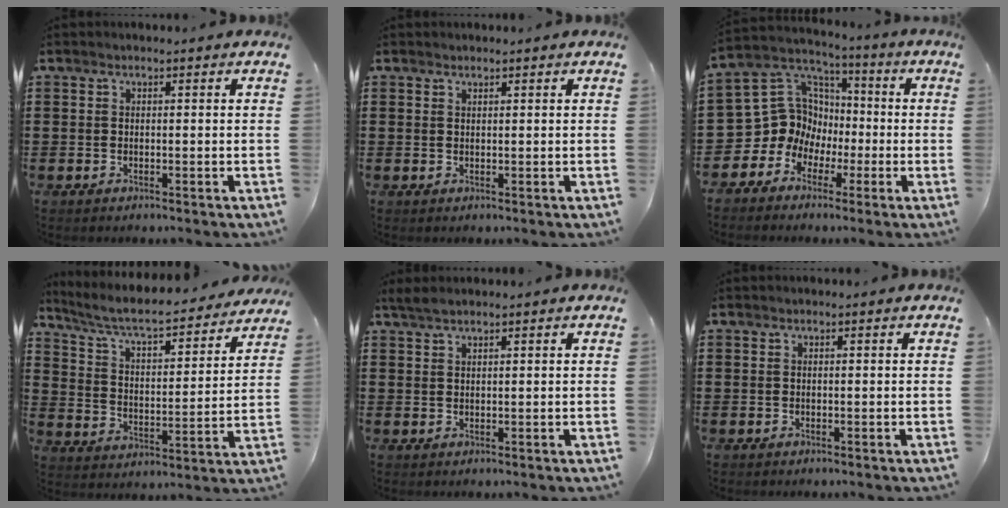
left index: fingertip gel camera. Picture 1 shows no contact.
{"total": 0.7, "force": [0.6, 0.2, 0.3], "torque": [-0.007, 0.000, 0.012]}
{"total": 10.0, "force": [-1.3, 9.7, 2.0], "torque": [-0.102, -0.017, -0.022]}
{"total": 6.4, "force": [5.7, 0.6, 2.9], "torque": [-0.081, -0.039, 0.089]}
{"total": 1.4, "force": [1.2, 0.1, 0.8], "torque": [-0.019, 0.000, 0.023]}
{"total": 0.0}